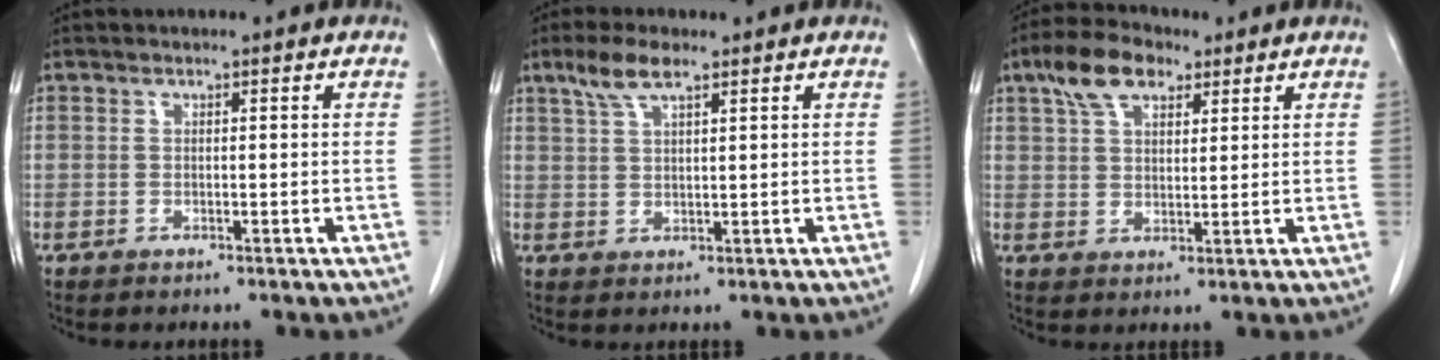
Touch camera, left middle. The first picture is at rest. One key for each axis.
{"total": 4.8, "fx": 3.2, "fy": 1.0, "fz": 3.3, "tx": -0.078, "ty": 0.011, "tz": 0.067}
{"total": 7.7, "fx": 4.6, "fy": 3.7, "fz": 5.0, "tx": -0.099, "ty": 0.024, "tz": 0.086}